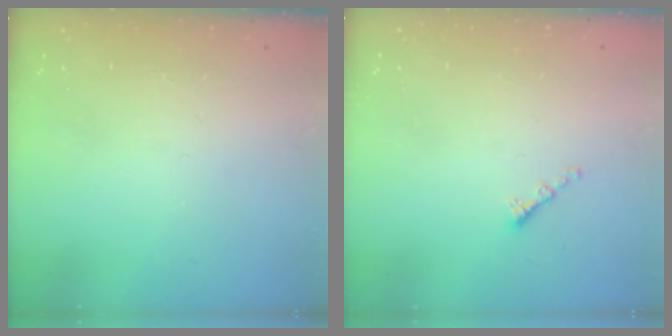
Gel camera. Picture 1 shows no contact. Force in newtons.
{"total": 0.8, "press": 0.8, "slide": 0.2}